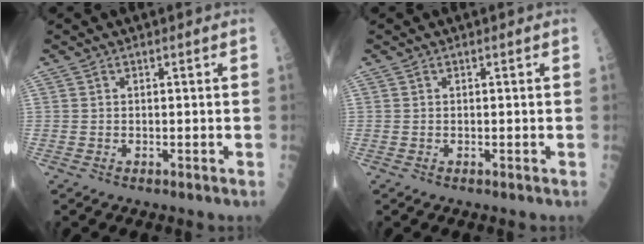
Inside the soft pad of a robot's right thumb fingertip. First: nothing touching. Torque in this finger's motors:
{"motor_torque": [-0.03, 0.03, -0.05, -0.04, 0.00]}